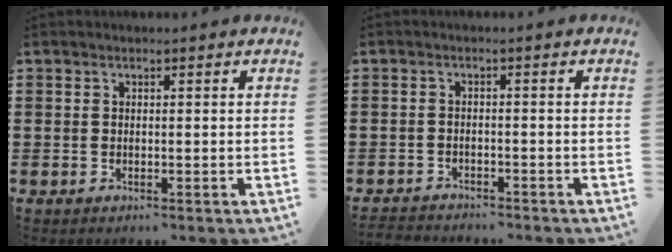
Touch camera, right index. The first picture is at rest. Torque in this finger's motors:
{"motor_torque": [0.71, 1.43, 0.06, 0.01]}